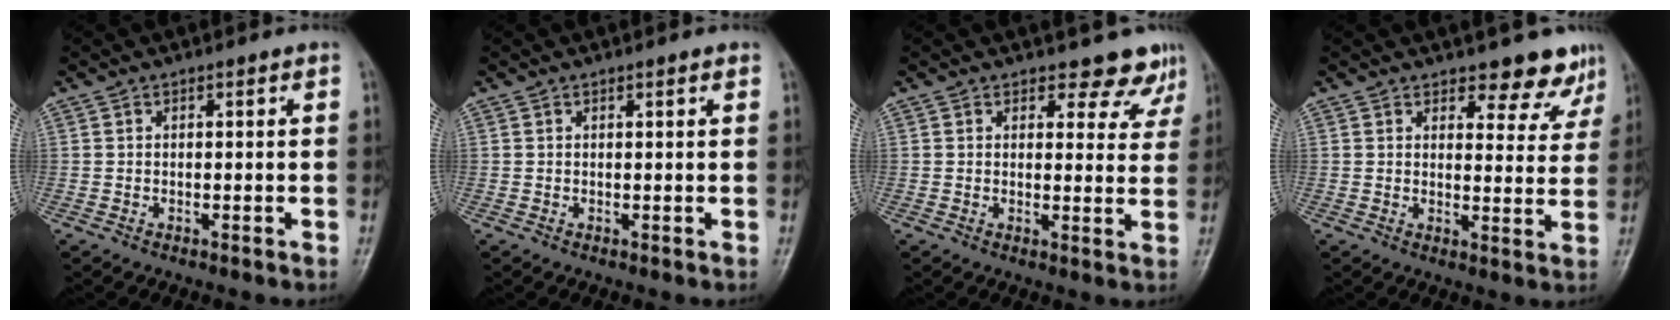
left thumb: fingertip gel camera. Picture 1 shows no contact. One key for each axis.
{"total": 0.8, "fx": 0.6, "fy": 0.1, "fz": 0.6, "tx": -0.007, "ty": 0.000, "tz": 0.006}
{"total": 6.4, "fx": 5.6, "fy": 2.9, "fz": 1.1, "tx": 0.023, "ty": -0.036, "tz": 0.052}
{"total": 7.3, "fx": 6.2, "fy": 3.1, "fz": 2.4, "tx": 0.007, "ty": -0.043, "tz": 0.069}